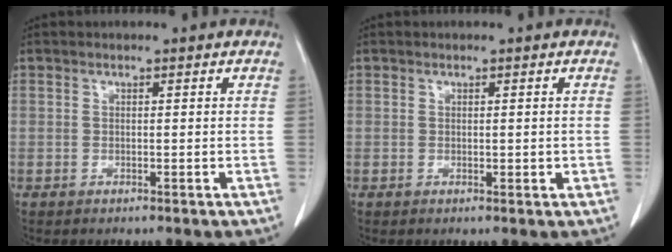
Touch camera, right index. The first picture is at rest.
{"total": 1.1, "force": [0.0, 0.6, 0.9], "torque": [-0.012, -0.003, 0.002]}